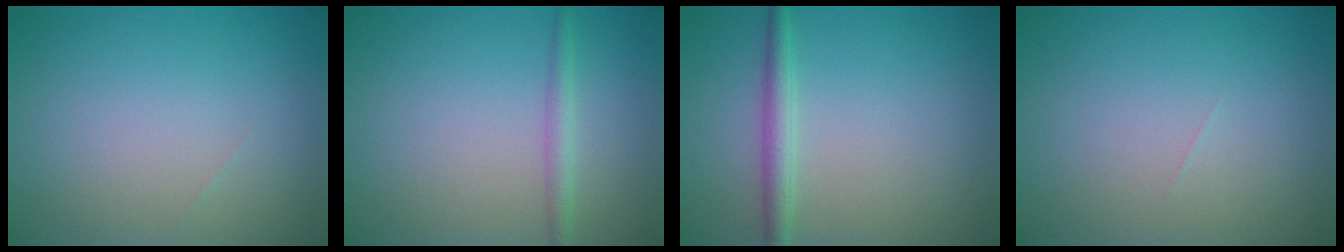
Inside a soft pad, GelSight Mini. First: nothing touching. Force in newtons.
{"total": 1.6, "press": 1.6, "slide": 0.1}
{"total": 2.1, "press": 2.1, "slide": 0.0}
{"total": 0.0}